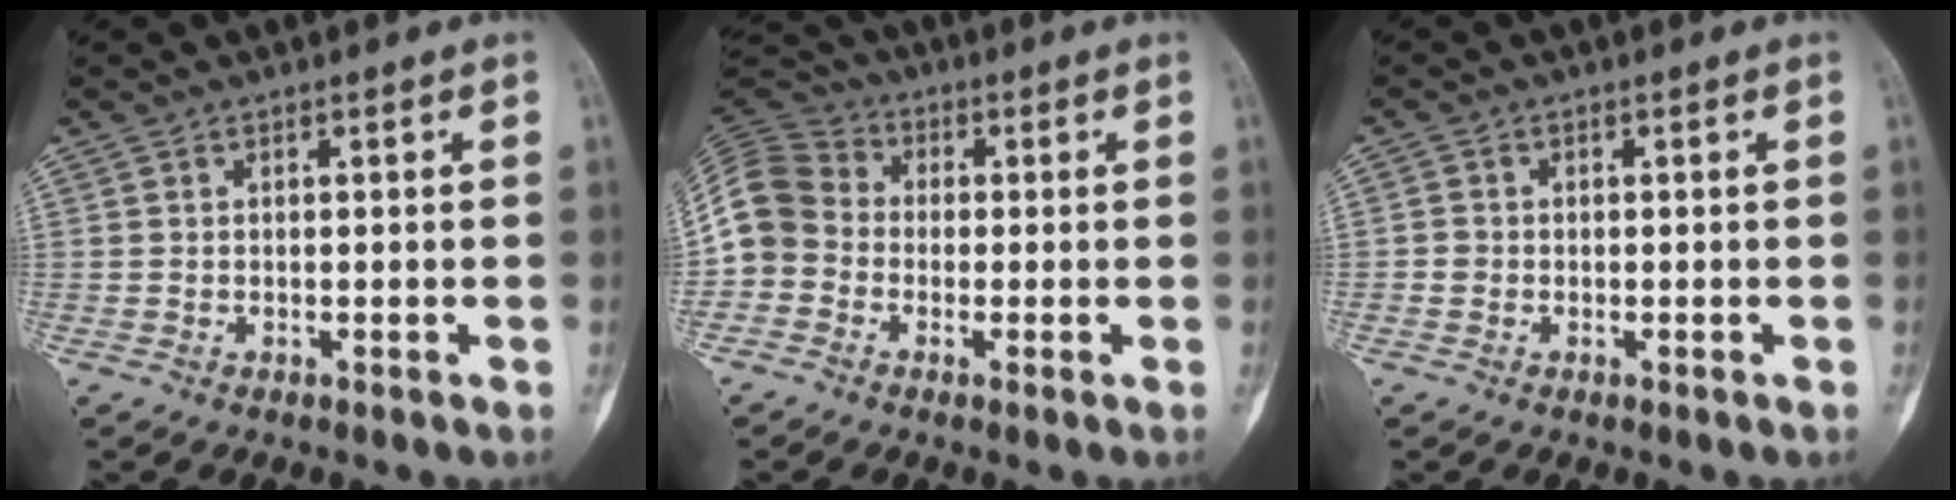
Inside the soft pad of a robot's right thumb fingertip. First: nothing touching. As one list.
[{"total": 10.4, "force": [-1.9, 9.3, 4.2], "torque": [-0.082, 0.039, -0.049]}, {"total": 1.3, "force": [-0.4, 1.2, 0.4], "torque": [-0.003, 0.005, -0.010]}]